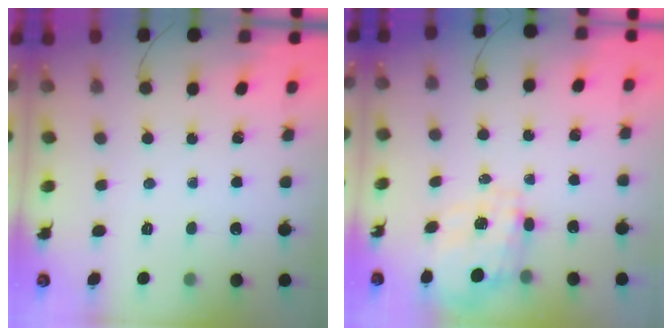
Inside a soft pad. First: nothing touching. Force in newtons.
{"total": 3.4, "press": 3.2, "slide": 1.0}